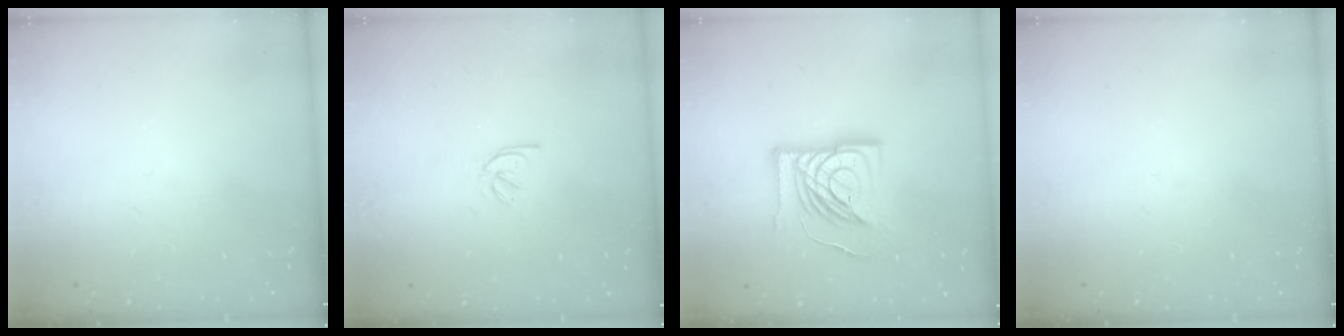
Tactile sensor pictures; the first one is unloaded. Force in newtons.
{"total": 2.5, "press": 2.4, "slide": 0.5}
{"total": 17.5, "press": 17.4, "slide": 2.2}
{"total": 0.0}